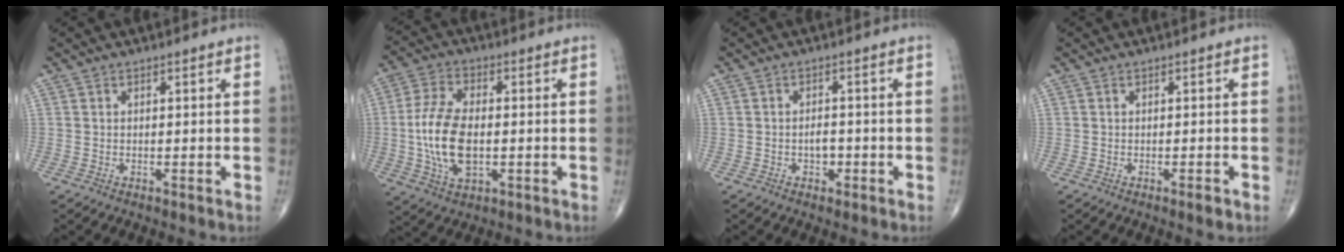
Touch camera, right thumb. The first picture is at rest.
{"total": 12.8, "force": [-1.2, 6.8, 10.8], "torque": [-0.217, 0.005, -0.021]}
{"total": 5.2, "force": [-1.8, 3.4, 3.5], "torque": [-0.024, 0.016, -0.024]}
{"total": 1.7, "force": [-1.0, 0.2, 1.4], "torque": [-0.021, -0.003, -0.017]}